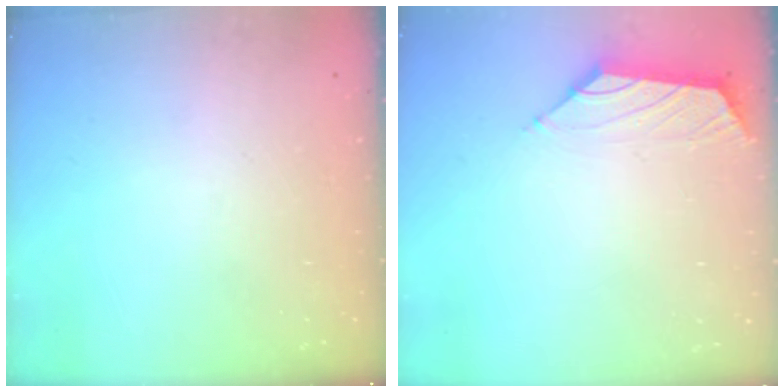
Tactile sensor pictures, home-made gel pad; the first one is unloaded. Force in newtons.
{"total": 1.5, "press": 1.4, "slide": 0.6}